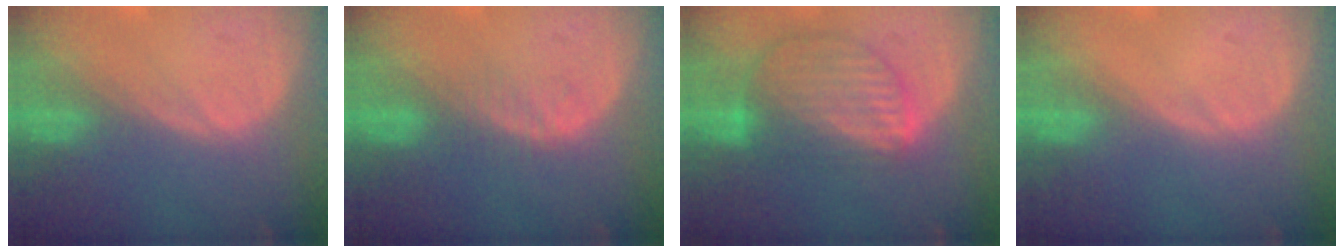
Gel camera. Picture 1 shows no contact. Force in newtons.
{"total": 2.3, "press": 2.3, "slide": 0.3}
{"total": 8.7, "press": 7.6, "slide": 4.2}
{"total": 0.0}